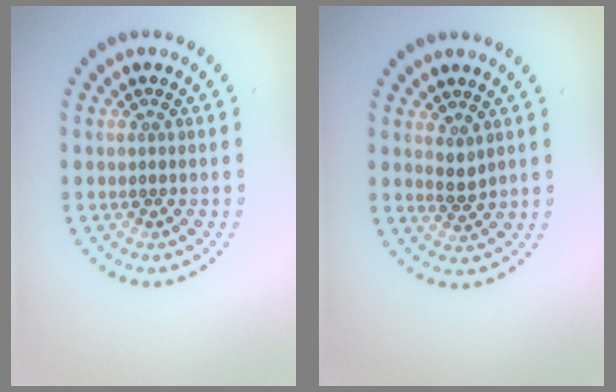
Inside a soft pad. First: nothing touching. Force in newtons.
{"total": 1.1, "press": 0.9, "slide": 0.7}